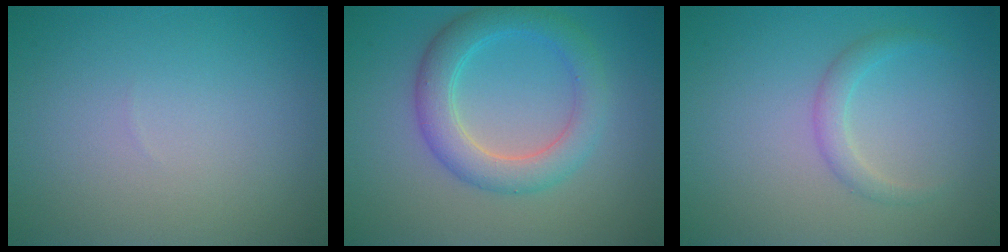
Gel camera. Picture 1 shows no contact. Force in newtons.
{"total": 4.5, "press": 4.5, "slide": 0.1}
{"total": 1.6, "press": 1.6, "slide": 0.0}